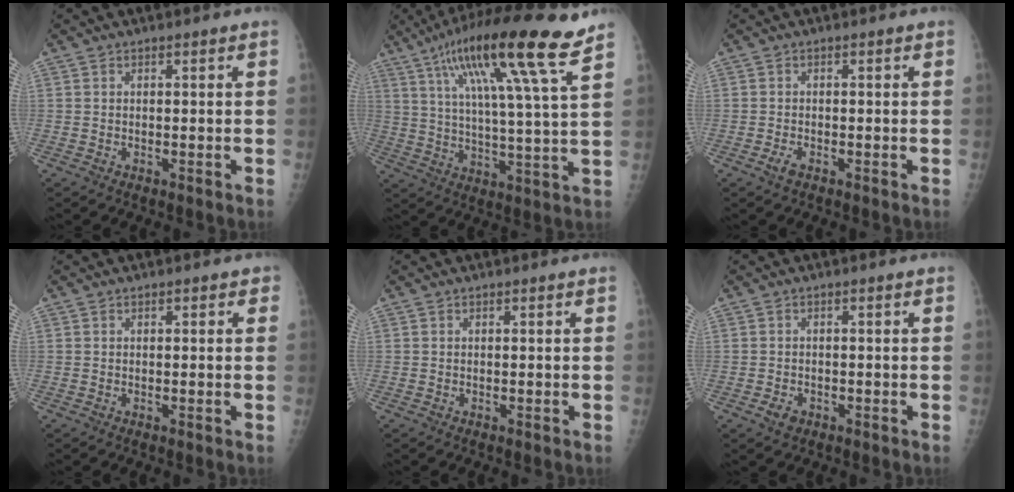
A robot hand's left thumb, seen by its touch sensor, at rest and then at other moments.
{"total": 19.4, "force": [11.3, 1.1, 15.7], "torque": [-0.256, -0.028, 0.181]}
{"total": 1.4, "force": [-1.0, 0.5, 0.8], "torque": [-0.021, 0.000, -0.019]}
{"total": 1.1, "force": [0.4, 0.7, 0.7], "torque": [0.000, 0.002, 0.001]}
{"total": 0.0}
{"total": 2.0, "force": [-1.1, 1.4, 0.9], "torque": [-0.012, 0.002, -0.016]}